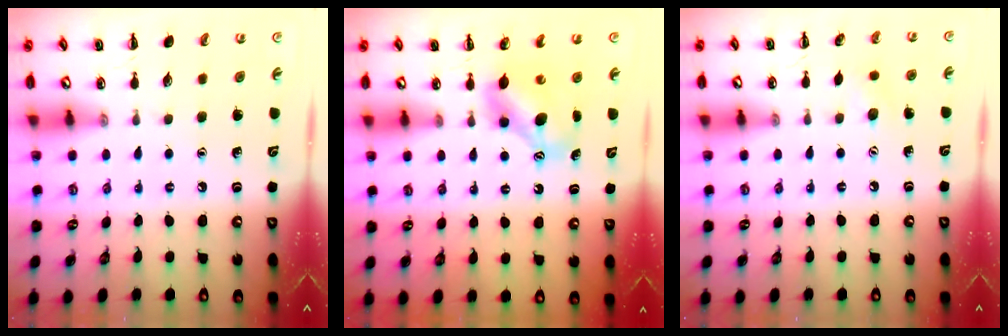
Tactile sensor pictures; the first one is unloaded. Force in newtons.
{"total": 7.7, "press": 7.7, "slide": 0.6}
{"total": 4.0, "press": 3.9, "slide": 0.7}